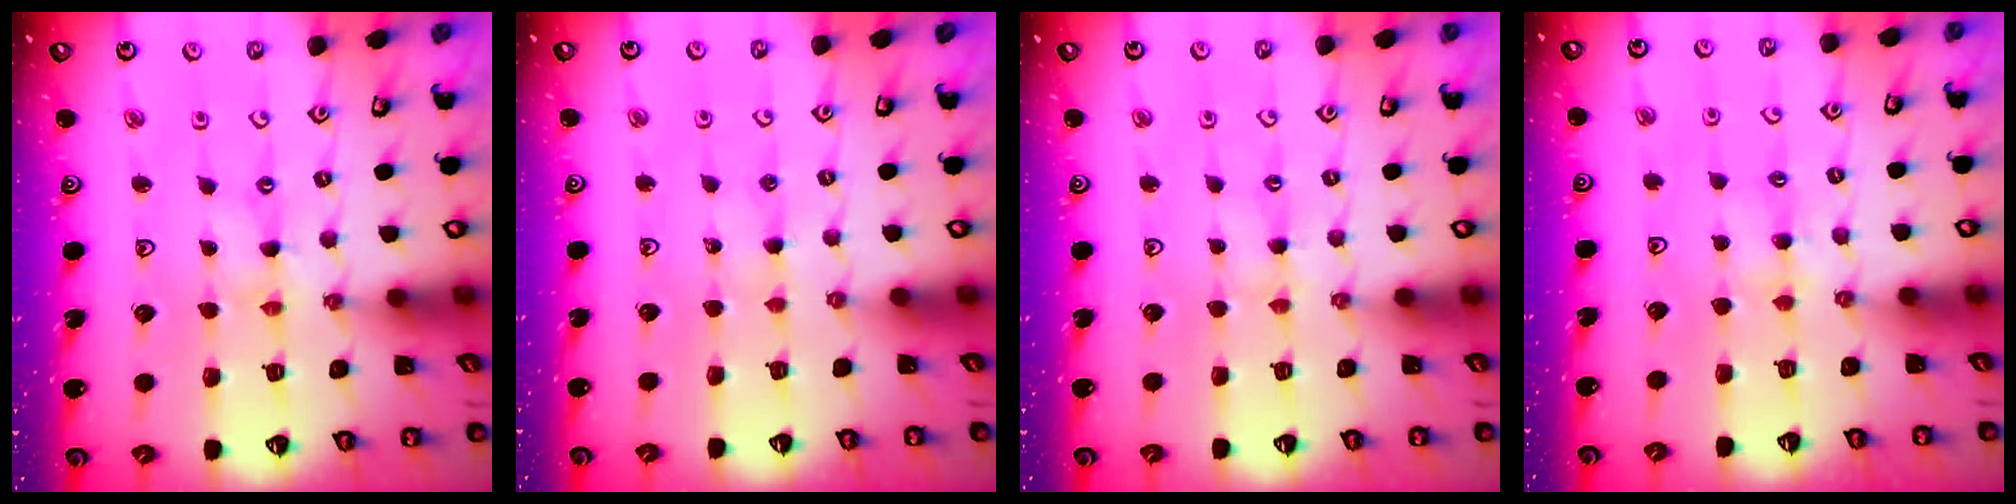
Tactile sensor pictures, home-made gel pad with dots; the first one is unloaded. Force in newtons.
{"total": 2.3, "press": 2.3, "slide": 0.3}
{"total": 2.1, "press": 2.1, "slide": 0.3}
{"total": 4.8, "press": 4.8, "slide": 0.4}